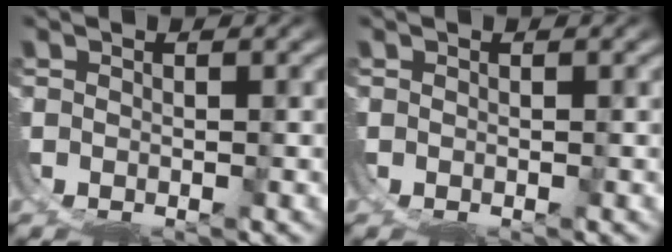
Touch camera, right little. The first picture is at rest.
{"total": 0.0}